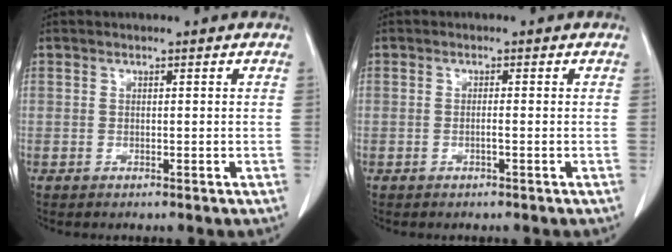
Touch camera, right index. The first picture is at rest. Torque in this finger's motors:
{"motor_torque": [-0.03, -0.02, 0.01, -0.01]}